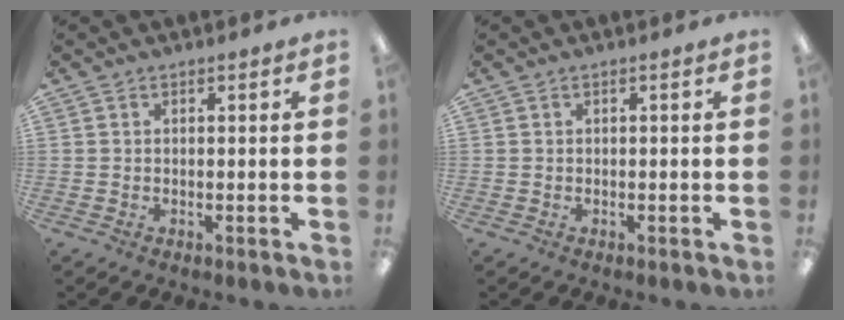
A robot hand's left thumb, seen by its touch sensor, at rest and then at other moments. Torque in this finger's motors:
{"motor_torque": [-0.05, 0.05, 0.00, 0.00, 0.00]}